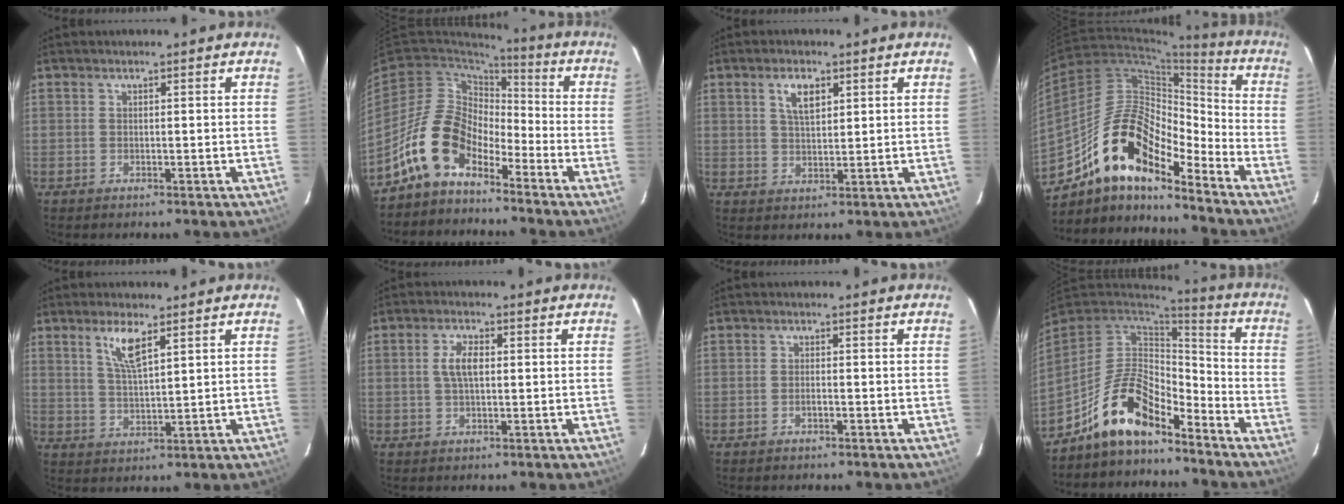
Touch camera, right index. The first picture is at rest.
{"total": 12.4, "force": [-8.1, 7.0, 6.3], "torque": [-0.120, 0.023, -0.159]}
{"total": 4.8, "force": [2.2, 2.2, 3.7], "torque": [-0.065, 0.007, 0.042]}
{"total": 17.2, "force": [-12.5, 6.0, 10.1], "torque": [-0.175, 0.012, -0.241]}
{"total": 5.9, "force": [3.4, 1.5, 4.6], "torque": [-0.090, -0.001, 0.069]}
{"total": 4.0, "force": [0.4, 1.9, 3.5], "torque": [-0.069, 0.008, 0.010]}
{"total": 1.1, "force": [-0.6, 0.4, 0.8], "torque": [-0.017, 0.004, -0.012]}
{"total": 13.7, "force": [-10.1, 5.3, 7.5], "torque": [-0.161, 0.012, -0.189]}